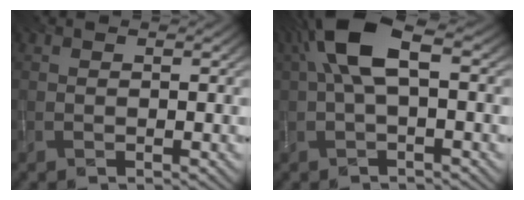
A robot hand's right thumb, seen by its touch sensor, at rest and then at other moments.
{"total": 7.8, "force": [1.8, 2.7, 7.1], "torque": [-0.150, 0.024, 0.024]}